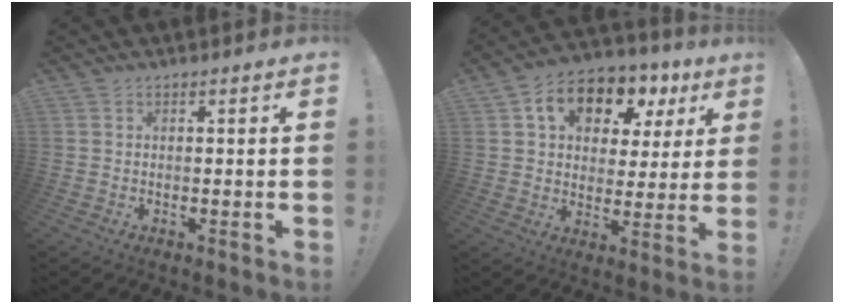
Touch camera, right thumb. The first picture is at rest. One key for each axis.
{"total": 12.7, "fx": 6.6, "fy": 8.4, "fz": 6.8, "tx": -0.100, "ty": -0.035, "tz": 0.116}